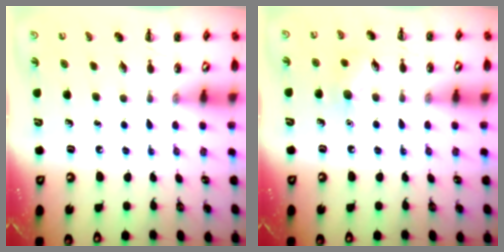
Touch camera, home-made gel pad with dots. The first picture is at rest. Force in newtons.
{"total": 7.2, "press": 7.0, "slide": 1.9}